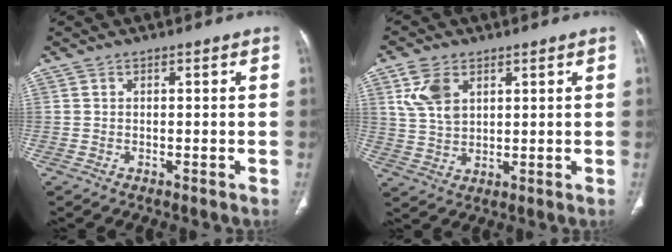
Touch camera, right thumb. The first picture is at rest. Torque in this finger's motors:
{"motor_torque": [0.16, 1.79, 0.90, 0.72, 0.04]}